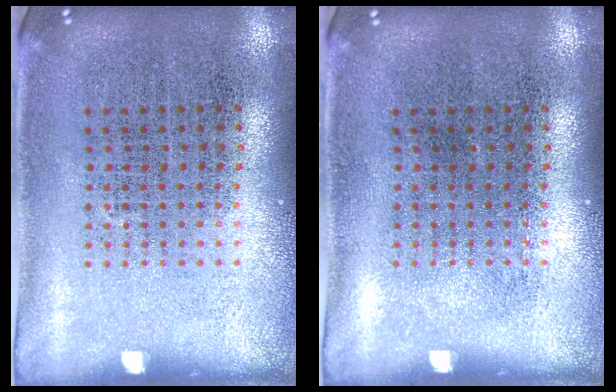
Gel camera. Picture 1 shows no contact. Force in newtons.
{"total": 0.0}